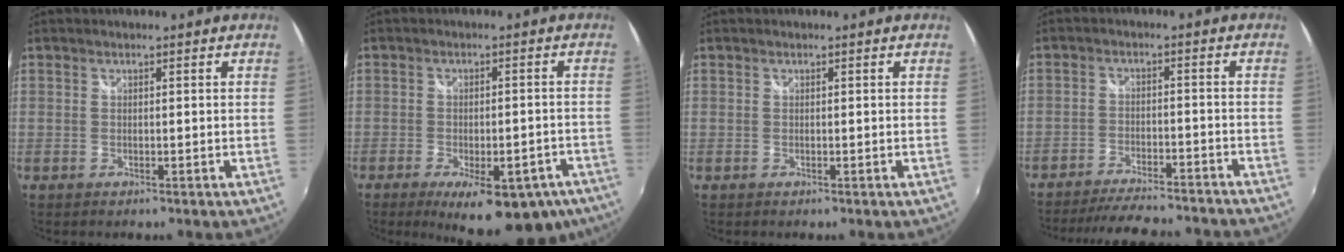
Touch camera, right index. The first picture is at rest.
{"total": 17.3, "force": [-11.5, 6.5, 11.1], "torque": [-0.170, -0.024, -0.142]}
{"total": 0.0}
{"total": 19.1, "force": [-17.1, 4.1, 7.5], "torque": [-0.156, -0.006, -0.229]}